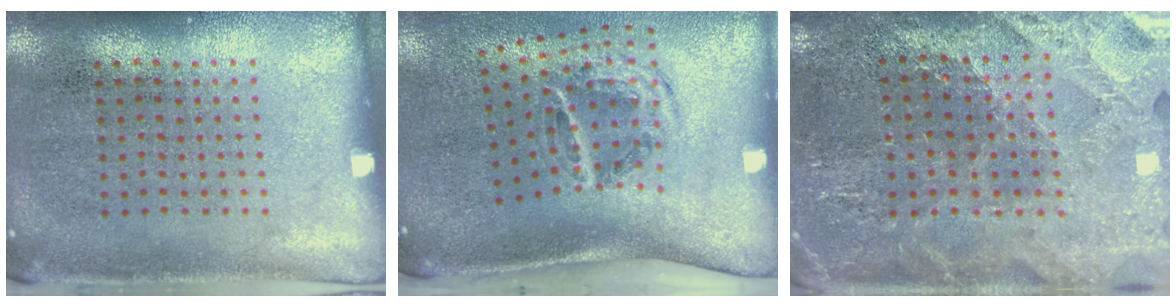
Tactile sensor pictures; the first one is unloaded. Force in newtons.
{"total": 2.1, "press": 1.2, "slide": 1.7}
{"total": 2.6, "press": 2.6, "slide": 0.4}